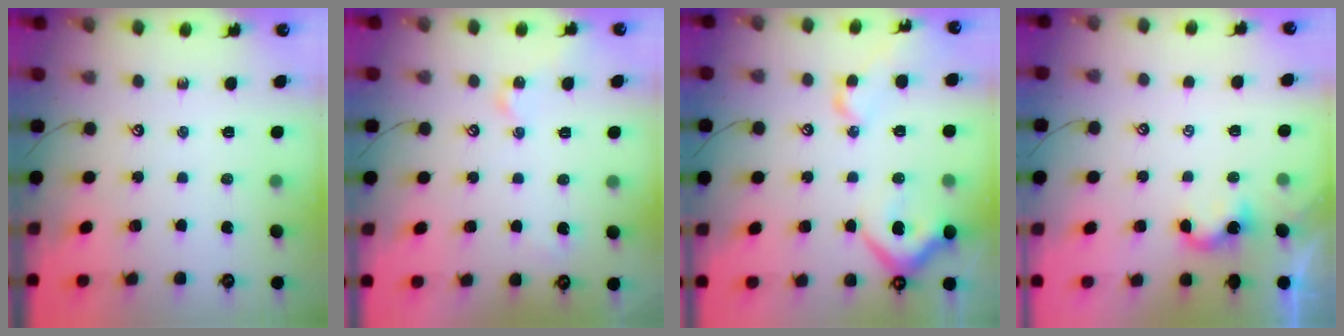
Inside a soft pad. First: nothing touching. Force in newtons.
{"total": 2.4, "press": 2.4, "slide": 0.4}
{"total": 10.9, "press": 10.7, "slide": 1.8}
{"total": 2.6, "press": 2.6, "slide": 0.2}